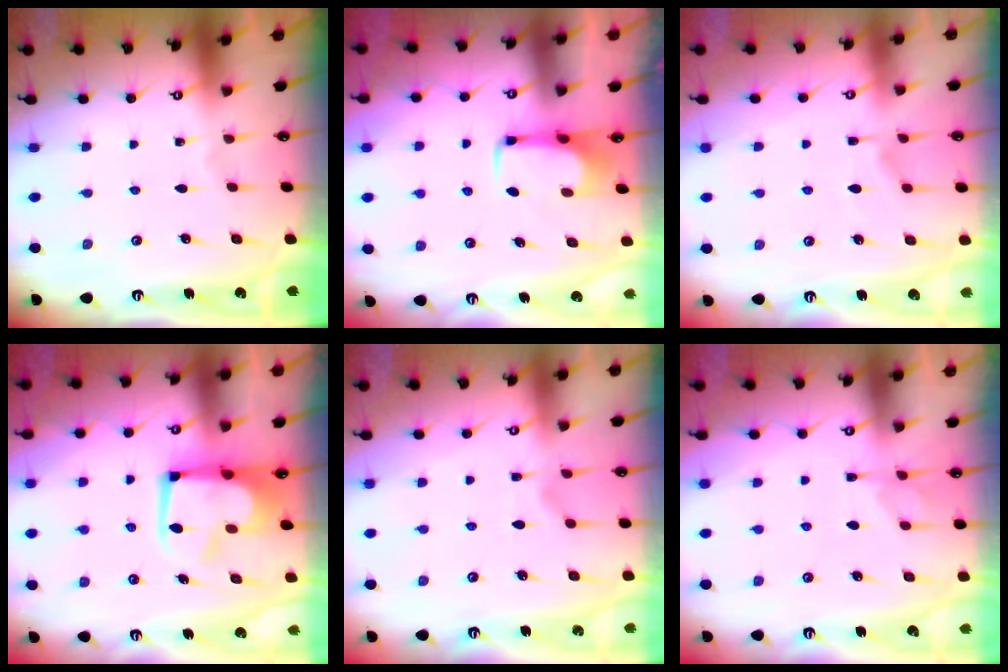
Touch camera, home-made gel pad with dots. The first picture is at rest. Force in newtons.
{"total": 1.7, "press": 1.6, "slide": 0.5}
{"total": 1.5, "press": 0.6, "slide": 1.4}
{"total": 6.1, "press": 6.0, "slide": 1.0}
{"total": 1.2, "press": 0.8, "slide": 0.9}
{"total": 1.3, "press": 0.6, "slide": 1.1}